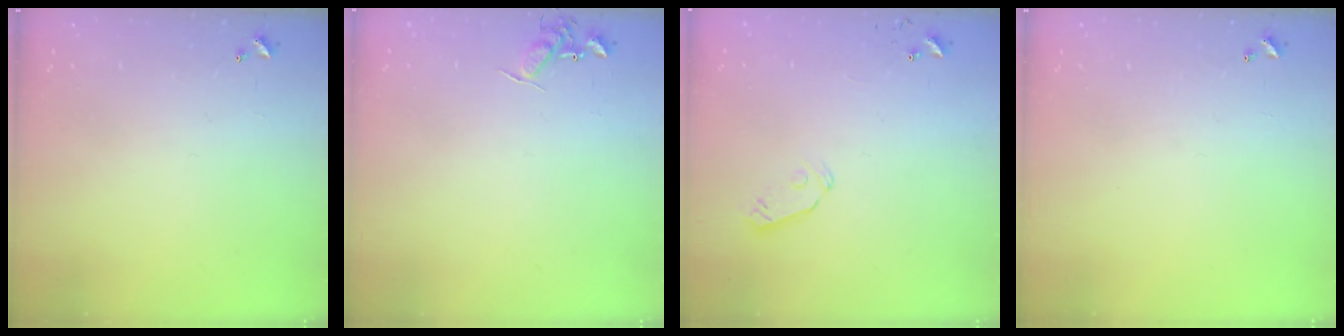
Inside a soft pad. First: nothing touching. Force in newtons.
{"total": 7.2, "press": 7.2, "slide": 0.9}
{"total": 5.9, "press": 5.8, "slide": 1.0}
{"total": 0.0}